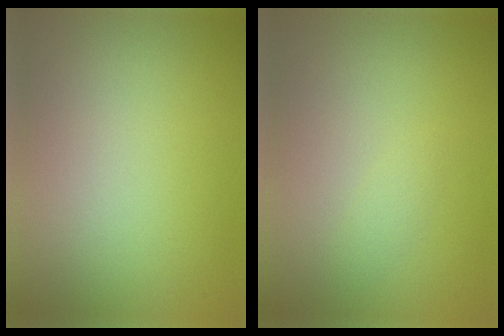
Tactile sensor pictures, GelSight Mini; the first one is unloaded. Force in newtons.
{"total": 0.7, "press": 0.7, "slide": 0.0}